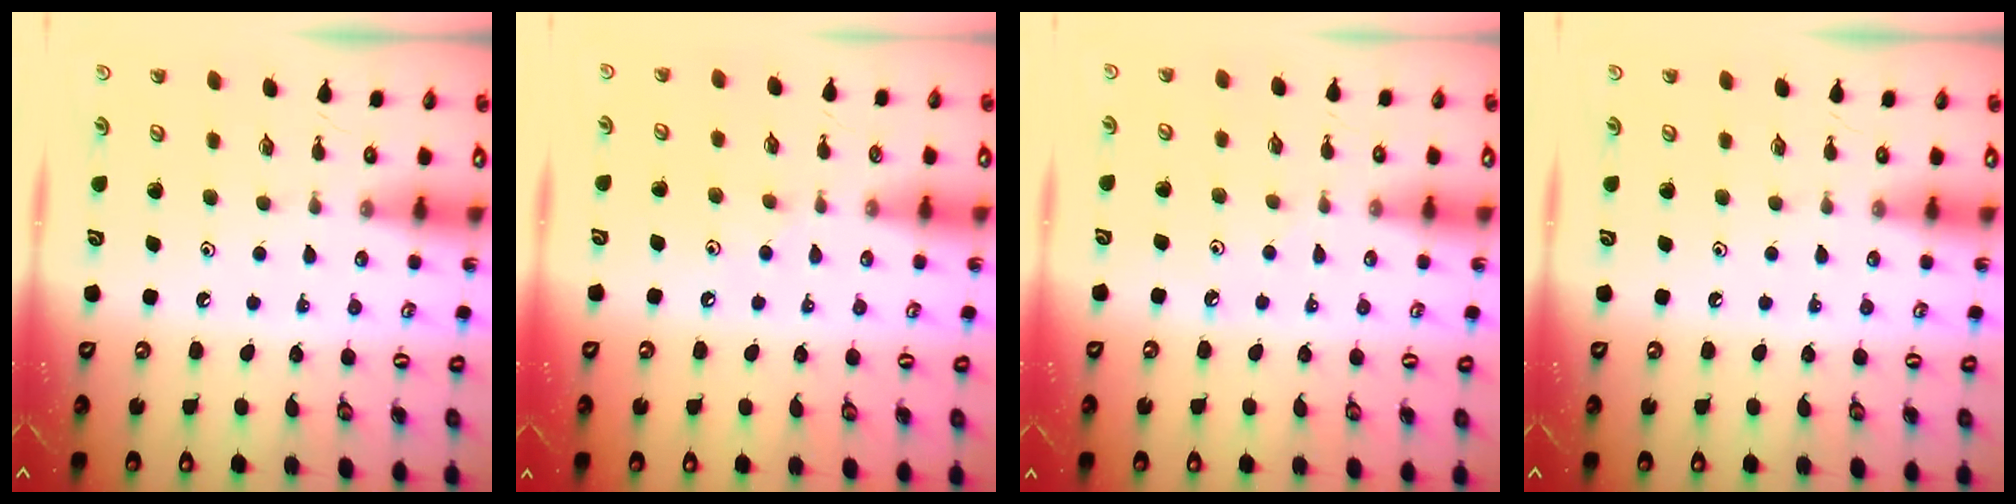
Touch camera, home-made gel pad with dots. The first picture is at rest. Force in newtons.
{"total": 3.9, "press": 3.8, "slide": 0.5}
{"total": 3.0, "press": 2.9, "slide": 0.4}
{"total": 0.0}